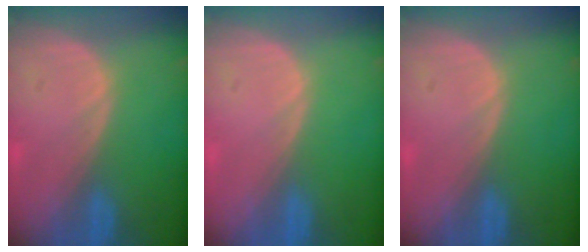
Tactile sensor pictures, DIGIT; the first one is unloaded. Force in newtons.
{"total": 0.0}
{"total": 0.0}